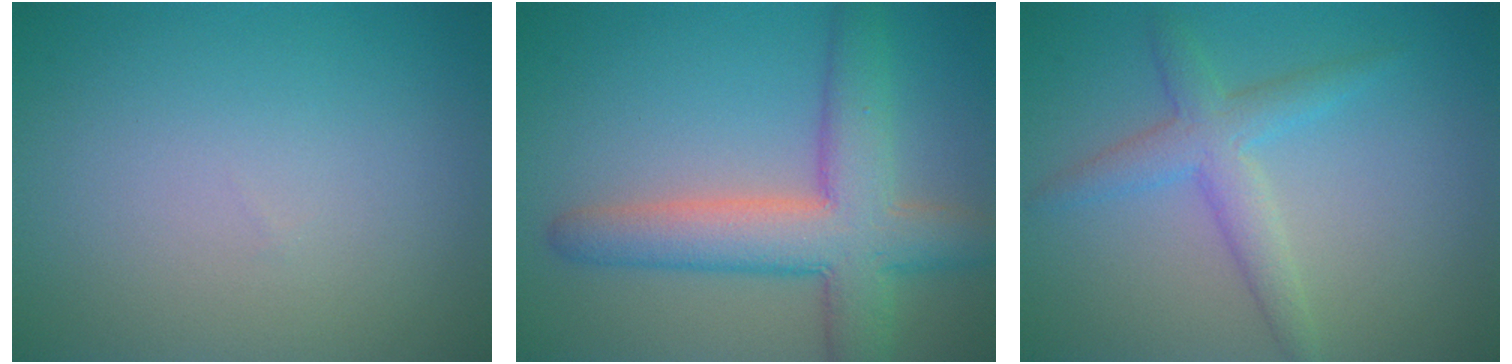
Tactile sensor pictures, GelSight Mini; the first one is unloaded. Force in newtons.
{"total": 7.5, "press": 7.4, "slide": 0.3}
{"total": 3.2, "press": 3.2, "slide": 0.1}